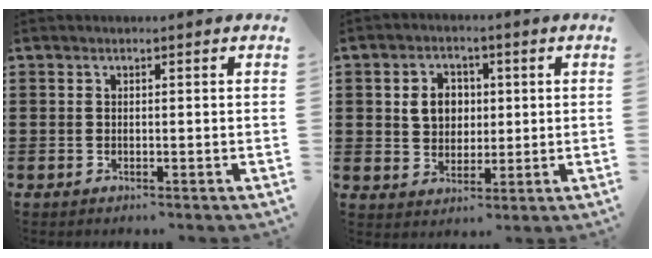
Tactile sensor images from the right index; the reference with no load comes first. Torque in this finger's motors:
{"motor_torque": [0.23, -0.21, 0.24, 0.08]}